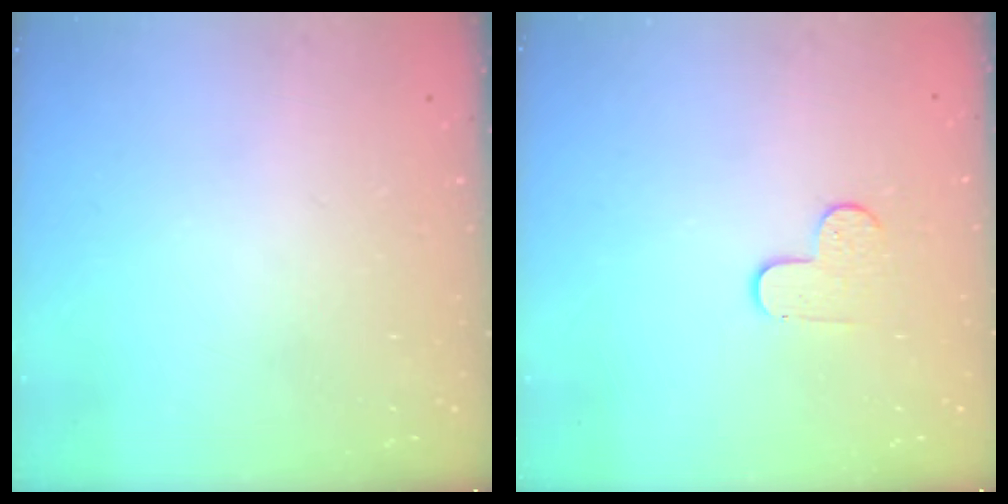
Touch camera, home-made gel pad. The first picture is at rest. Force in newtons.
{"total": 4.6, "press": 4.5, "slide": 0.5}